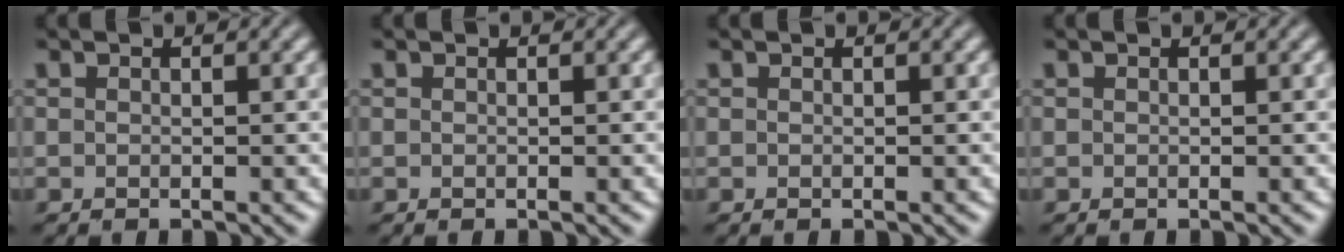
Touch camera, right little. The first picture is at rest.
{"total": 0.0}
{"total": 0.0}
{"total": 0.0}